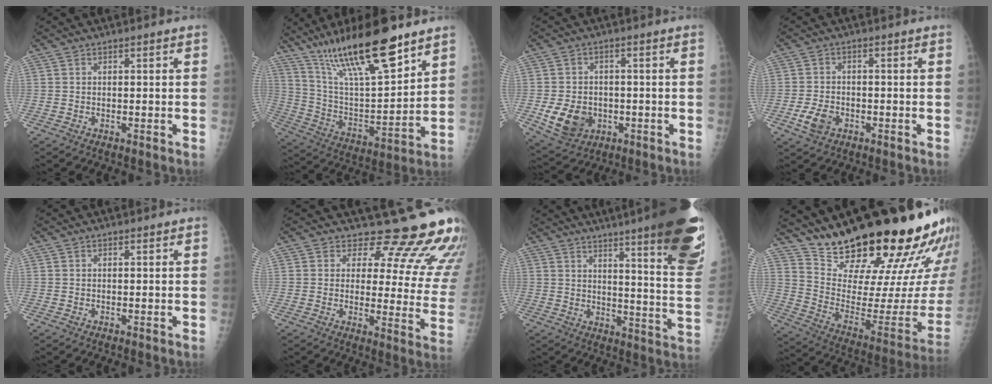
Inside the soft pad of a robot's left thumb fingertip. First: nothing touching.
{"total": 23.1, "force": [15.8, 5.1, 16.0], "torque": [-0.265, -0.060, 0.287]}
{"total": 8.9, "force": [-2.1, 7.1, 5.0], "torque": [-0.070, 0.004, -0.022]}
{"total": 4.8, "force": [-1.9, 3.3, 2.9], "torque": [-0.053, 0.005, -0.034]}
{"total": 0.0}
{"total": 19.6, "force": [17.1, 6.8, 6.5], "torque": [-0.034, -0.140, 0.183]}
{"total": 24.5, "force": [15.8, 2.8, 18.5], "torque": [-0.211, -0.089, 0.203]}
{"total": 29.6, "force": [23.8, 6.4, 16.5], "torque": [-0.224, -0.164, 0.347]}